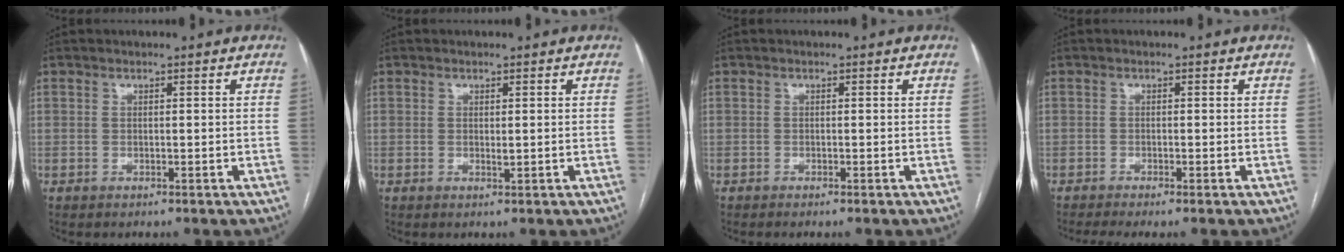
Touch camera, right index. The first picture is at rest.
{"total": 0.7, "force": [0.1, 0.2, 0.7], "torque": [-0.013, -0.004, 0.004]}
{"total": 0.5, "force": [-0.4, -0.2, 0.3], "torque": [-0.008, 0.001, -0.009]}
{"total": 3.0, "force": [-2.2, -0.1, 2.0], "torque": [-0.031, -0.005, -0.037]}